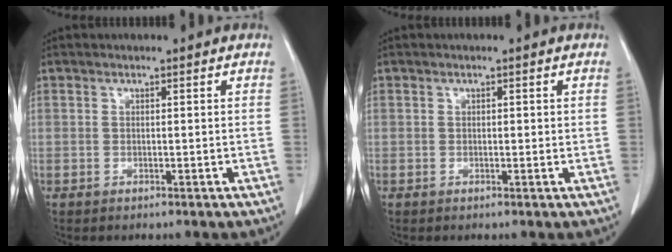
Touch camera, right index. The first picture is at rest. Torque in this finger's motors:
{"motor_torque": [-0.20, 0.09, -0.02, -0.01]}